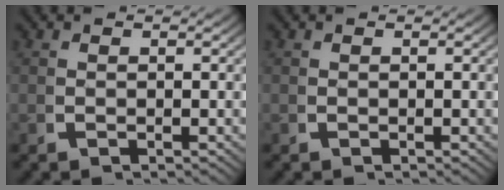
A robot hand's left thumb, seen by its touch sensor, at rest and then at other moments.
{"total": 0.0}